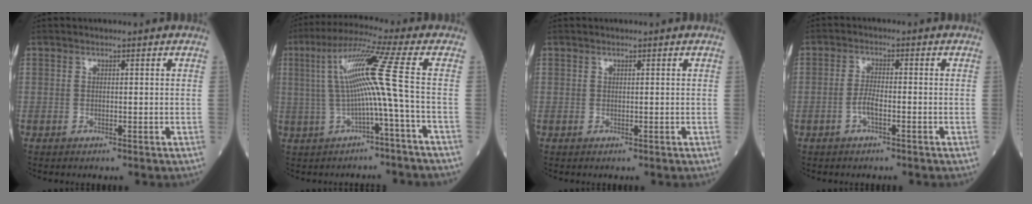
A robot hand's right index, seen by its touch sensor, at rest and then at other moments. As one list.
[{"total": 10.0, "force": [0.1, -2.2, 9.7], "torque": [-0.182, 0.026, 0.010]}, {"total": 0.0}, {"total": 2.6, "force": [-1.2, 0.6, 2.3], "torque": [-0.046, 0.002, -0.024]}]